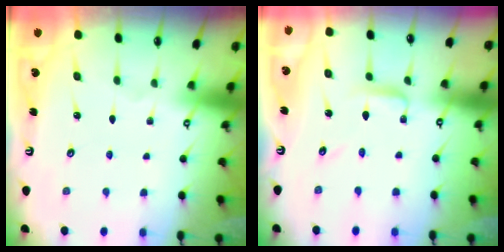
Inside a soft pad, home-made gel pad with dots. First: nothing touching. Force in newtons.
{"total": 3.3, "press": 3.3, "slide": 0.3}